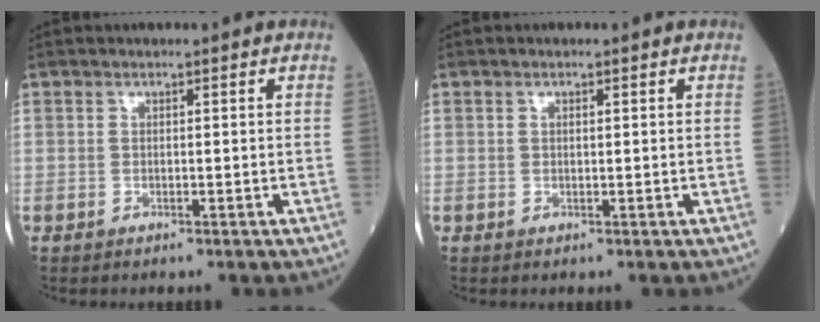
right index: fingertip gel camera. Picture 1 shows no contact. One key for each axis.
{"total": 0.5, "fx": 0.2, "fy": 0.2, "fz": 0.5, "tx": -0.006, "ty": 0.000, "tz": 0.005}